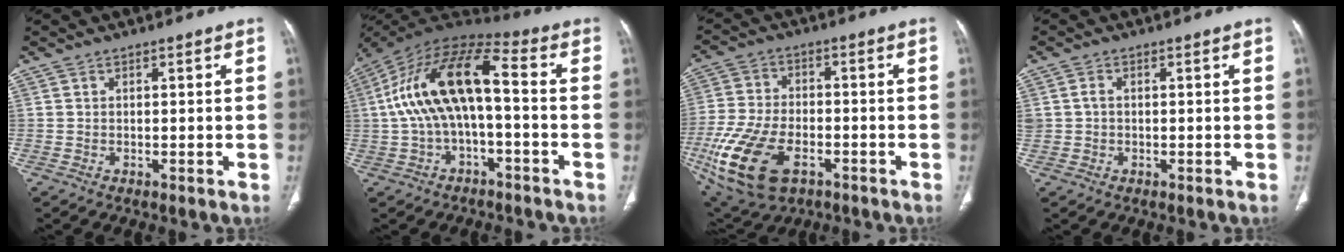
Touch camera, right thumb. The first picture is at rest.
{"total": 16.5, "force": [-0.5, 7.2, 14.9], "torque": [-0.291, 0.059, -0.015]}
{"total": 18.5, "force": [-7.3, 10.5, 13.5], "torque": [-0.291, 0.007, -0.121]}
{"total": 1.9, "force": [0.1, 1.5, 1.2], "torque": [-0.025, 0.006, 0.004]}